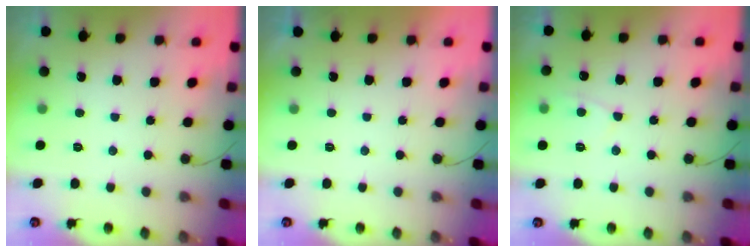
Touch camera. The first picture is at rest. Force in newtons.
{"total": 2.1, "press": 2.0, "slide": 0.4}
{"total": 3.9, "press": 3.9, "slide": 0.5}